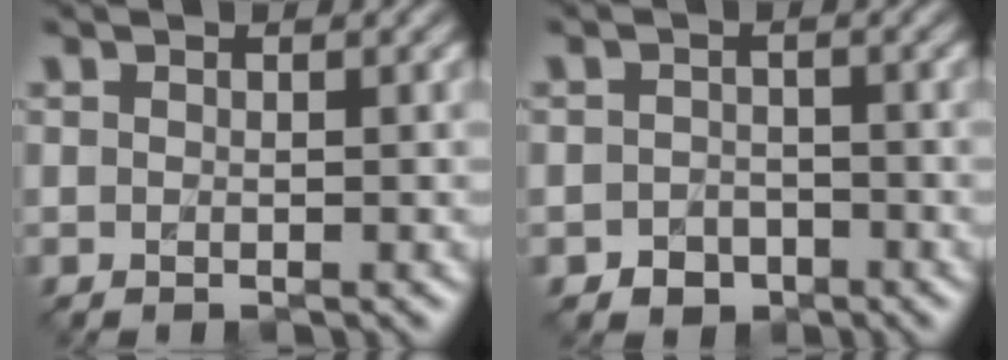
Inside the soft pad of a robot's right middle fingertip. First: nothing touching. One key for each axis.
{"total": 1.4, "fx": -0.9, "fy": 1.0, "fz": -0.3, "tx": 0.005, "ty": 0.013, "tz": -0.018}